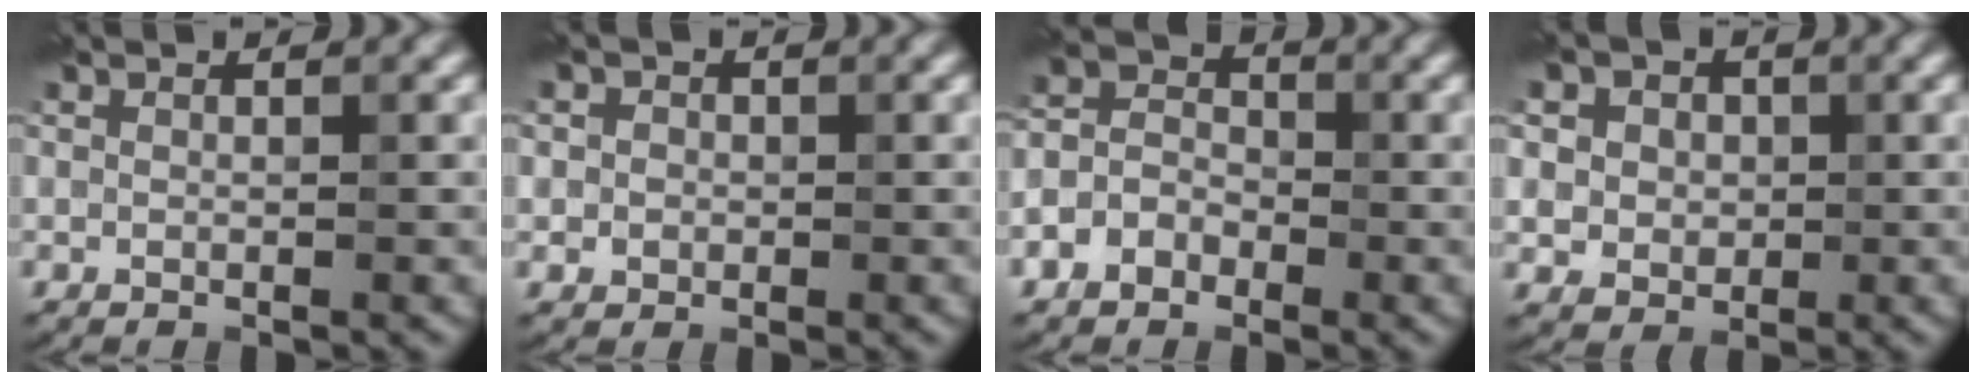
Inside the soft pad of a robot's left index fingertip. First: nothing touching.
{"total": 2.0, "force": [0.3, 1.8, 0.6], "torque": [0.011, 0.004, -0.008]}
{"total": 3.6, "force": [-1.6, 2.7, 1.6], "torque": [-0.027, 0.004, -0.039]}
{"total": 7.4, "force": [2.4, 6.0, 3.6], "torque": [-0.062, 0.026, 0.010]}